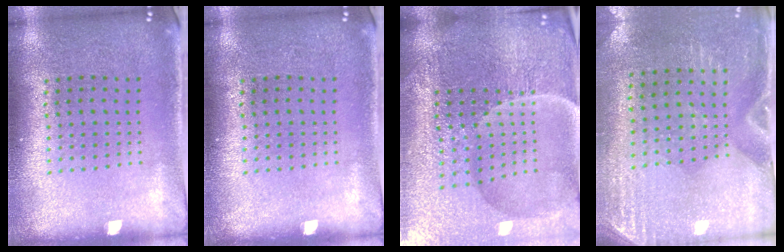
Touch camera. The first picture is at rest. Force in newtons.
{"total": 0.0}
{"total": 5.6, "press": 5.3, "slide": 1.9}
{"total": 2.8, "press": 2.5, "slide": 1.3}